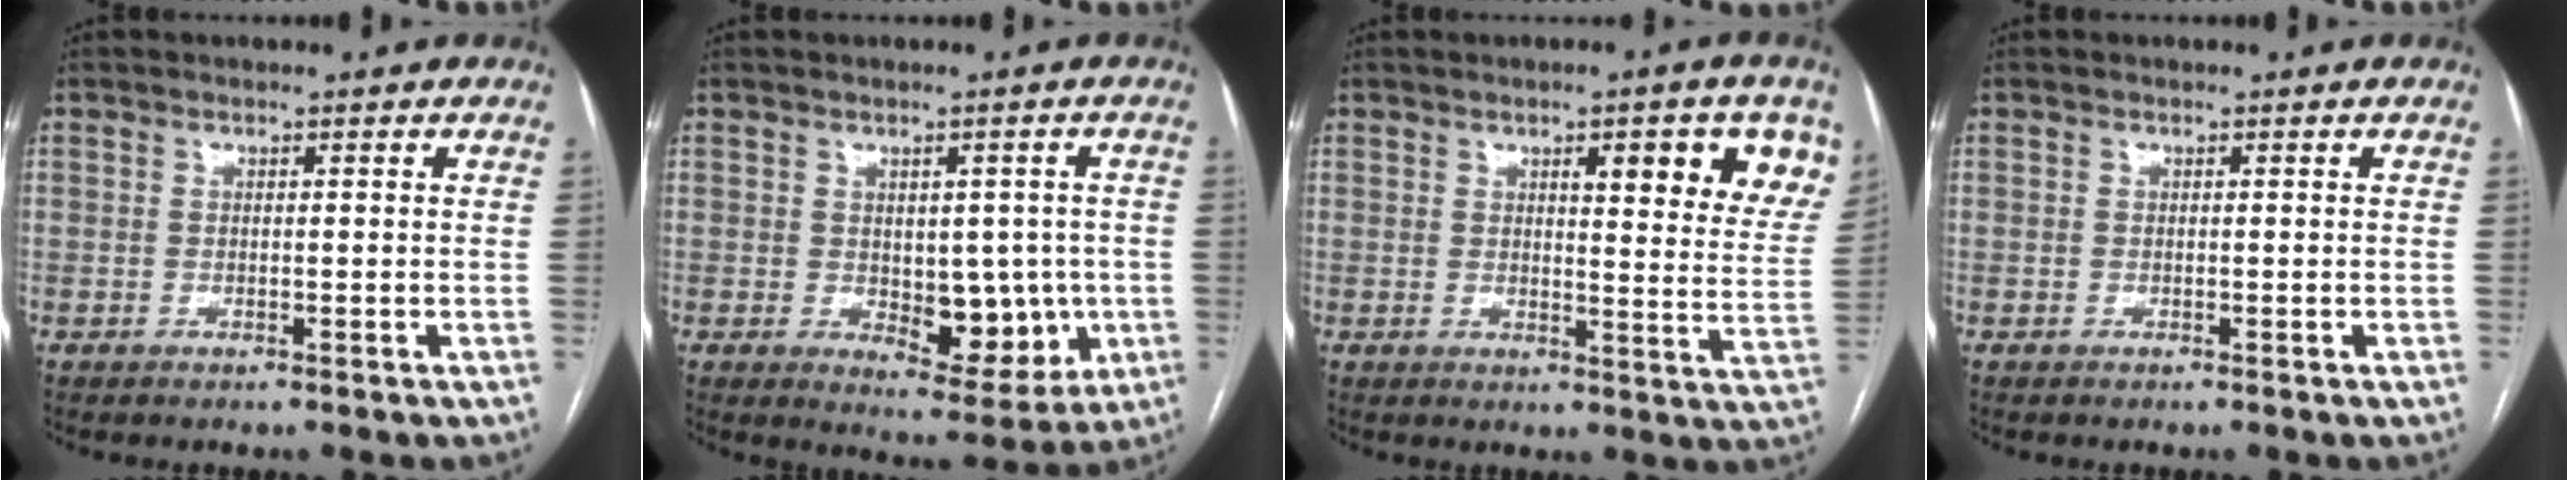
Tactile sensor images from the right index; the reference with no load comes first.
{"total": 9.0, "force": [-1.0, 4.9, 7.4], "torque": [-0.079, 0.004, 0.004]}
{"total": 11.9, "force": [5.9, 2.1, 10.1], "torque": [-0.114, -0.010, 0.066]}
{"total": 0.0}